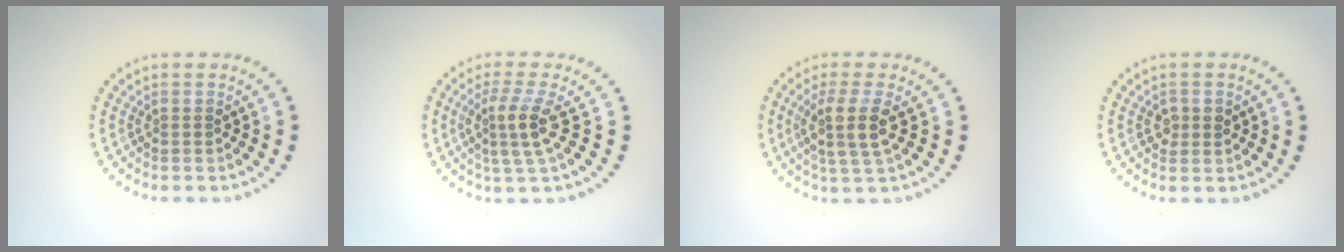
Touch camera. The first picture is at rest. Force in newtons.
{"total": 3.0, "press": 2.3, "slide": 1.9}
{"total": 3.3, "press": 2.7, "slide": 1.8}
{"total": 1.5, "press": 1.4, "slide": 0.3}